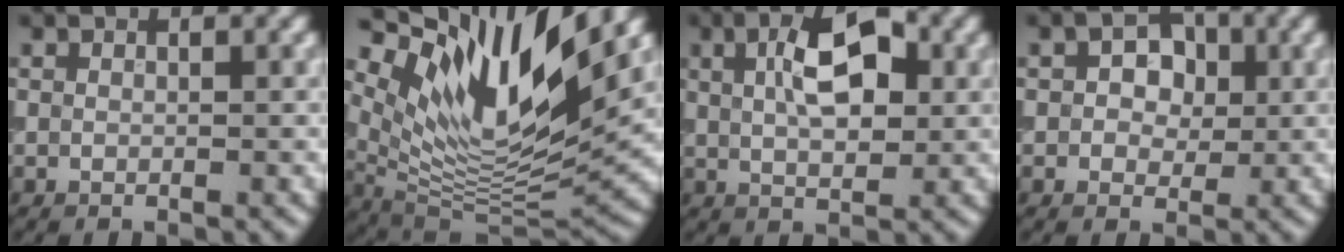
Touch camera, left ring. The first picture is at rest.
{"total": 13.6, "force": [7.5, 4.3, 10.5], "torque": [-0.205, 0.004, 0.149]}
{"total": 6.1, "force": [1.7, 2.9, 5.1], "torque": [-0.083, 0.011, 0.023]}
{"total": 3.5, "force": [0.5, 2.6, 2.3], "torque": [-0.030, 0.004, -0.002]}